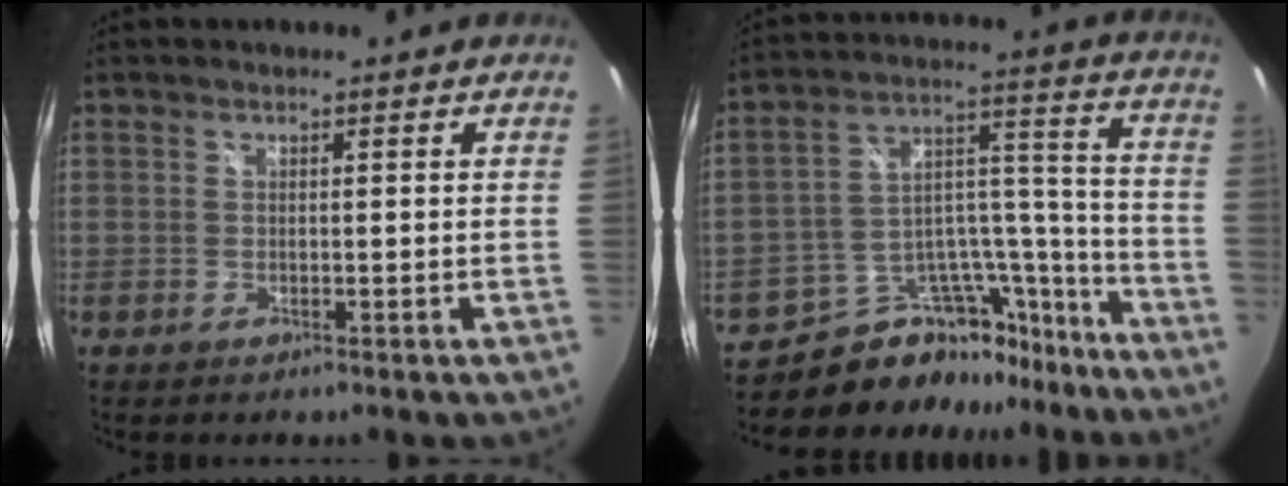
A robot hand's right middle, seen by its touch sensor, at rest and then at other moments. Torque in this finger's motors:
{"motor_torque": [0.81, -1.33, -0.03, 0.00]}